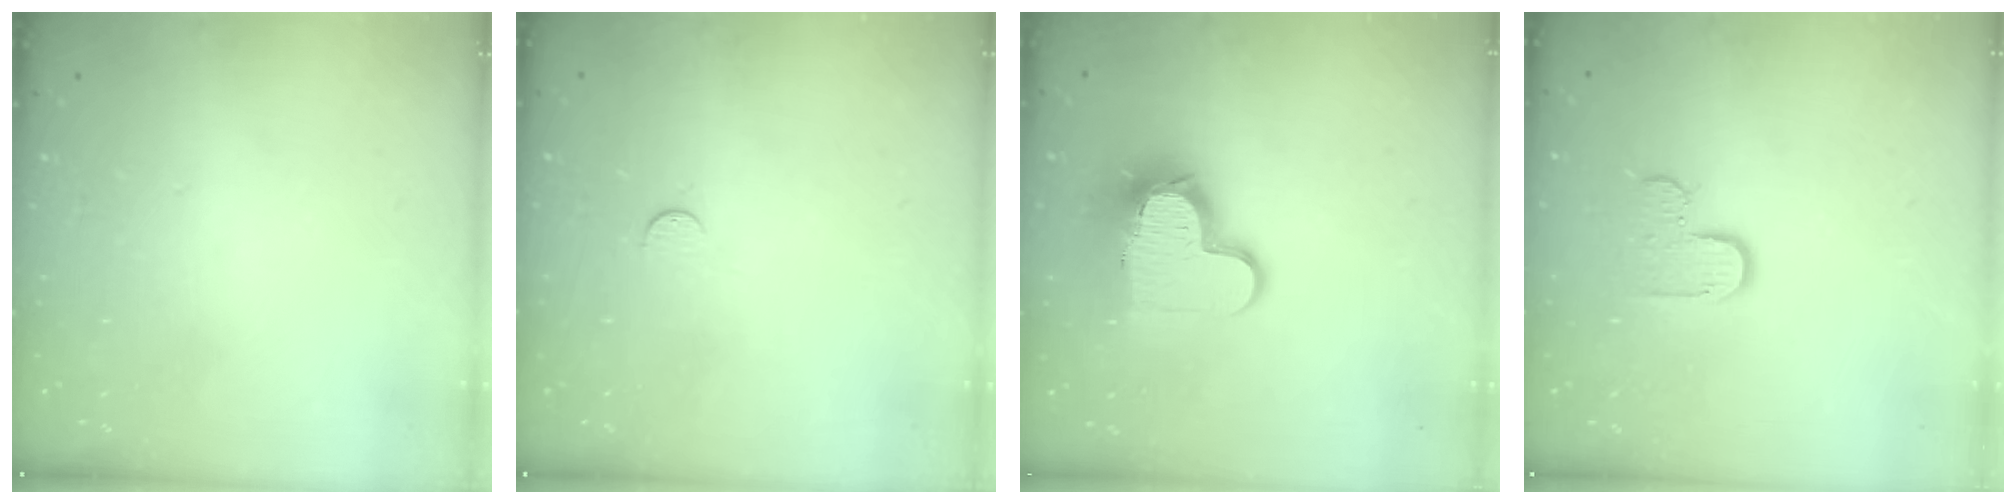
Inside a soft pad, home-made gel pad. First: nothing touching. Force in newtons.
{"total": 3.3, "press": 3.2, "slide": 0.3}
{"total": 13.0, "press": 13.0, "slide": 1.2}
{"total": 6.2, "press": 6.2, "slide": 0.3}